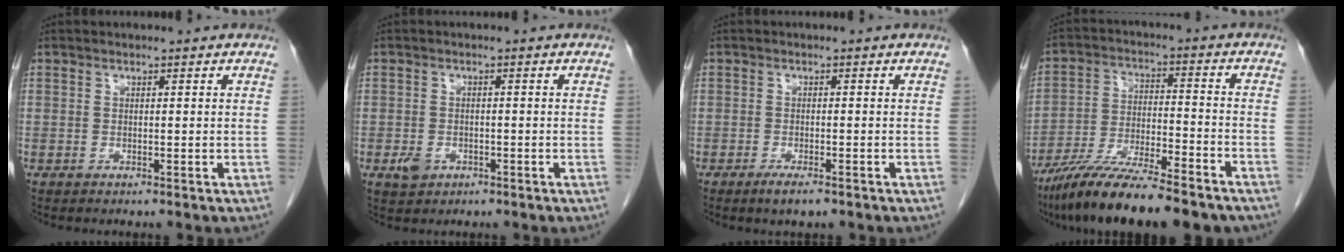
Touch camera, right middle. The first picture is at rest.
{"total": 2.6, "force": [-1.2, 2.0, 1.3], "torque": [-0.025, 0.002, -0.012]}
{"total": 2.7, "force": [-1.8, 0.6, 1.9], "torque": [-0.035, -0.004, -0.029]}
{"total": 16.7, "force": [-13.5, 2.3, 9.5], "torque": [-0.166, -0.022, -0.229]}